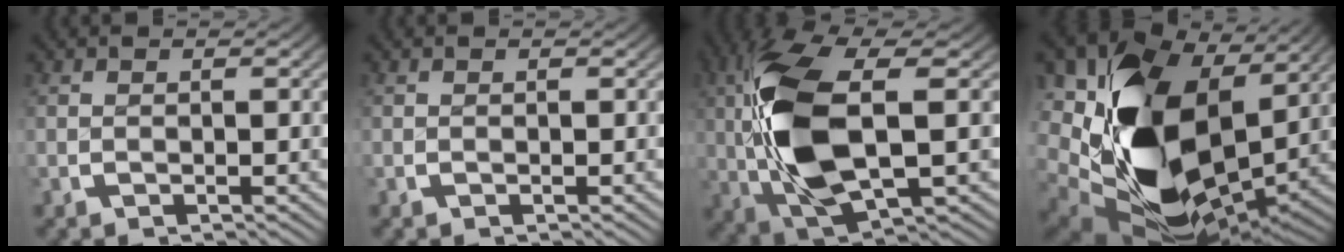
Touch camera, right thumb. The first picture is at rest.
{"total": 0.0}
{"total": 14.8, "force": [-0.5, 7.8, 12.5], "torque": [-0.275, -0.031, 0.007]}
{"total": 23.8, "force": [-1.4, 14.9, 18.5], "torque": [-0.329, -0.069, -0.001]}